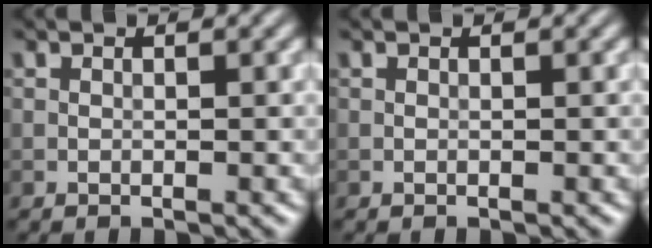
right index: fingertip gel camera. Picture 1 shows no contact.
{"total": 0.0}